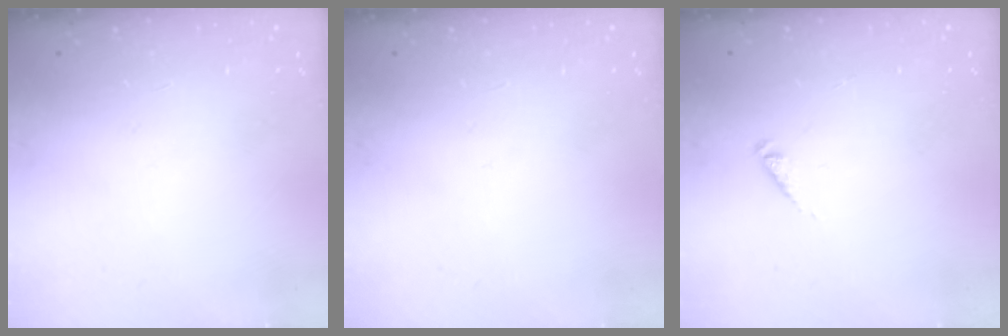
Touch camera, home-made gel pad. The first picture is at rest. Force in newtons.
{"total": 0.0}
{"total": 2.4, "press": 2.4, "slide": 0.4}